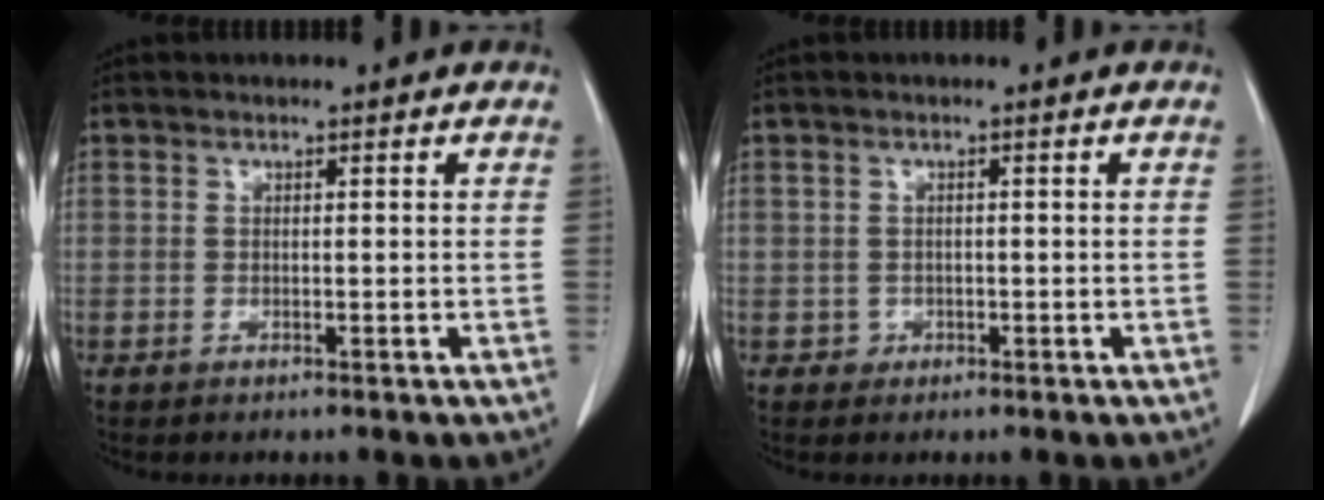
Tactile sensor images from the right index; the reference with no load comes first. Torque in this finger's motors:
{"motor_torque": [-0.29, -0.06, -0.62, -0.21]}